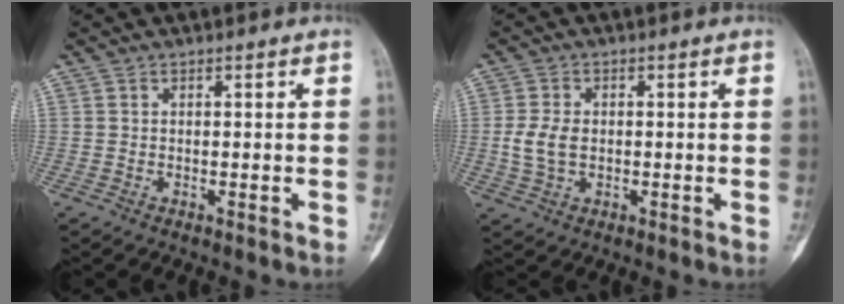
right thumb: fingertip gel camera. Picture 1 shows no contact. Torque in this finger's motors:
{"motor_torque": [0.02, -0.02, 0.72, 0.01, 0.03]}